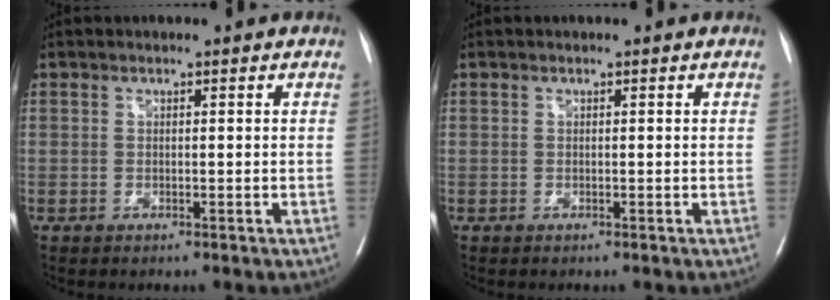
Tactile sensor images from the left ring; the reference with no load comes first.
{"total": 0.0}